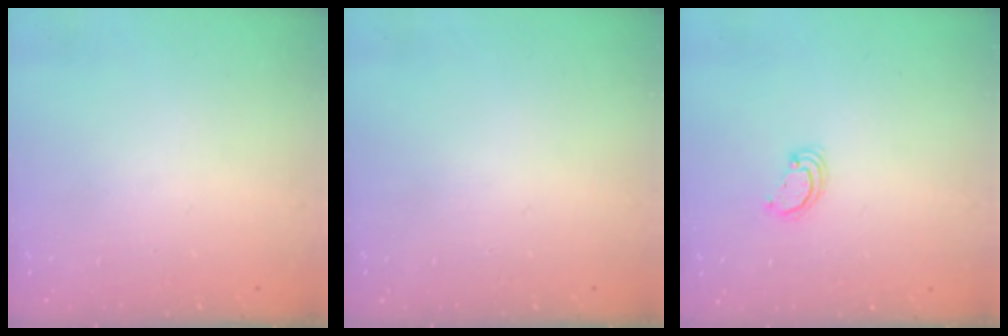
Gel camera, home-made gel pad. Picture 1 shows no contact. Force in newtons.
{"total": 0.0}
{"total": 2.5, "press": 2.5, "slide": 0.2}